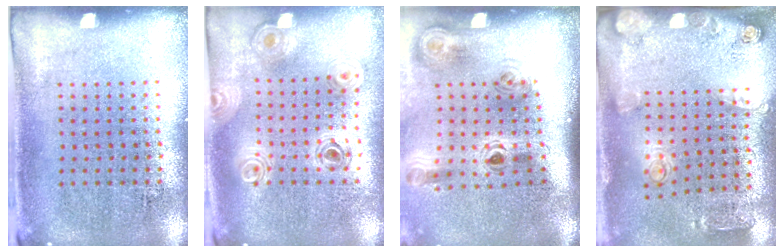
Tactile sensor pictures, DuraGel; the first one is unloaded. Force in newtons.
{"total": 0.8, "press": 0.8, "slide": 0.1}
{"total": 1.9, "press": 1.3, "slide": 1.5}
{"total": 1.8, "press": 1.4, "slide": 1.1}